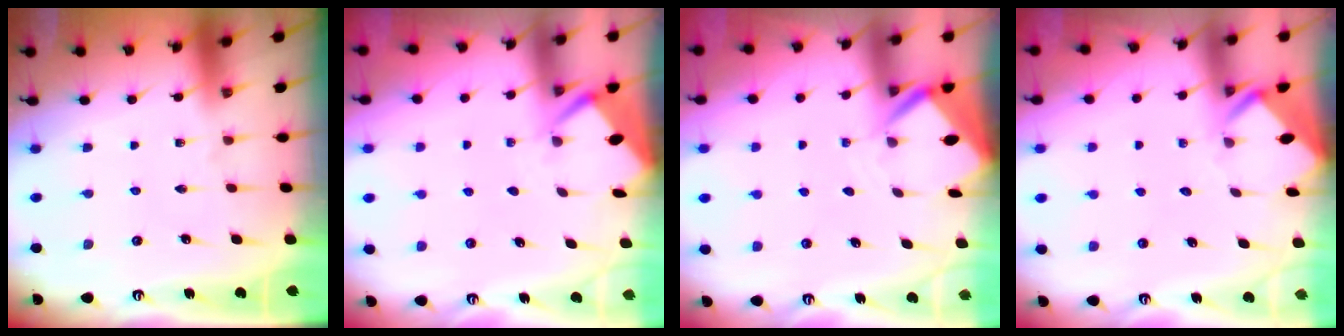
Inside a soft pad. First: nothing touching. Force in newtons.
{"total": 2.6, "press": 2.6, "slide": 0.3}
{"total": 3.5, "press": 3.5, "slide": 0.3}
{"total": 3.5, "press": 3.5, "slide": 0.3}